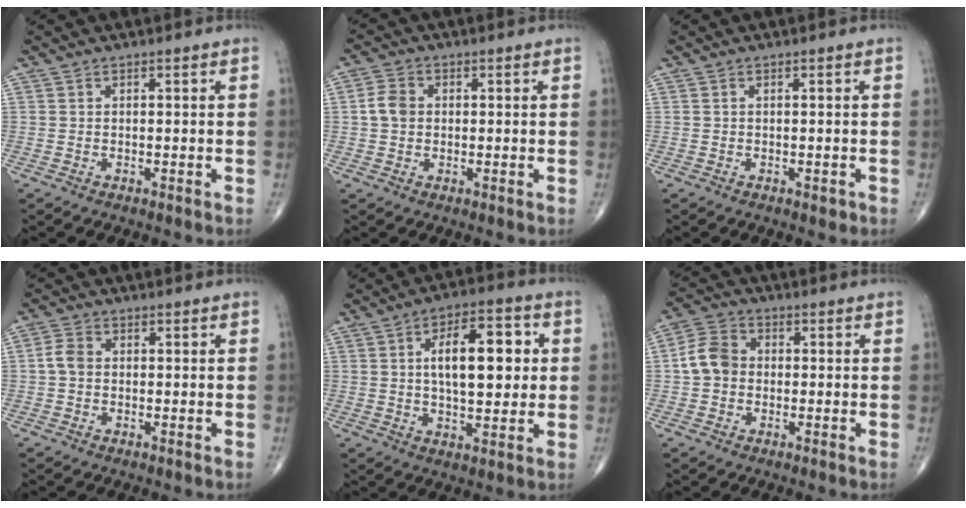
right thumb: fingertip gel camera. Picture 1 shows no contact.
{"total": 4.1, "force": [0.2, 3.2, 2.5], "torque": [-0.043, 0.007, -0.001]}
{"total": 1.1, "force": [-0.4, 0.5, 0.9], "torque": [-0.009, -0.002, -0.004]}
{"total": 3.1, "force": [0.0, 2.4, 2.0], "torque": [-0.041, 0.008, -0.006]}
{"total": 14.3, "force": [2.4, 6.6, 12.5], "torque": [-0.166, 0.007, 0.035]}
{"total": 6.6, "force": [-0.2, 5.4, 3.9], "torque": [-0.064, 0.020, -0.015]}